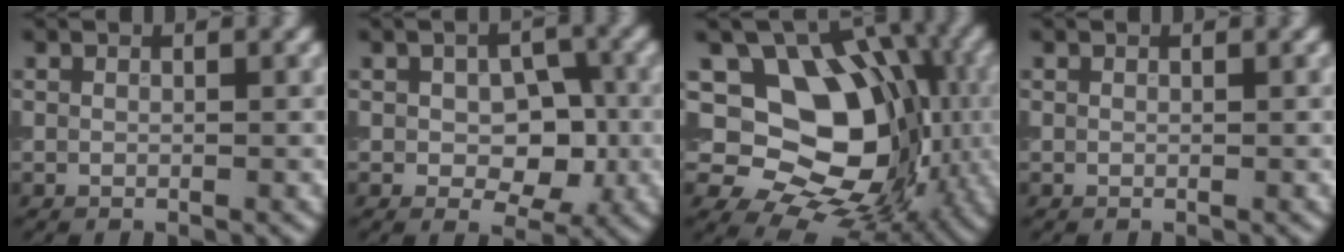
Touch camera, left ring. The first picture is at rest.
{"total": 5.1, "force": [-0.4, 3.2, 3.9], "torque": [-0.054, -0.006, -0.005]}
{"total": 13.0, "force": [0.3, 9.6, 8.7], "torque": [-0.099, -0.008, -0.008]}
{"total": 0.0}